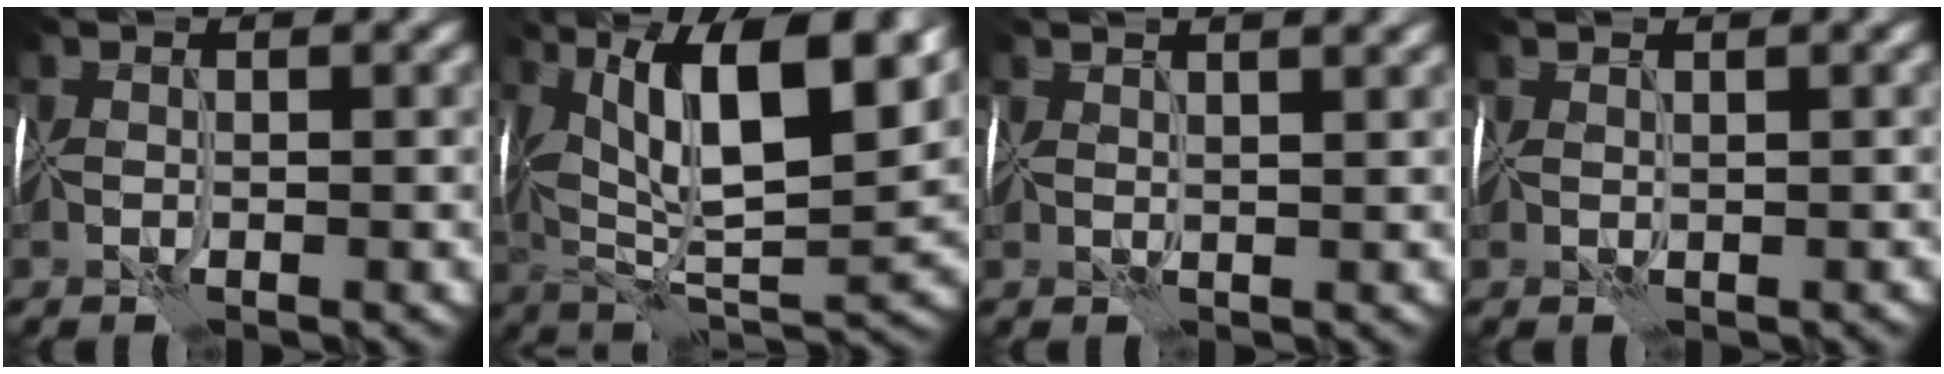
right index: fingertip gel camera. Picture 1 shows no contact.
{"total": 13.2, "force": [6.4, 4.6, 10.6], "torque": [-0.173, 0.021, 0.110]}
{"total": 4.5, "force": [3.1, 1.5, 2.8], "torque": [-0.028, 0.029, 0.037]}
{"total": 1.0, "force": [0.9, -0.3, -0.2], "torque": [0.010, 0.006, 0.018]}